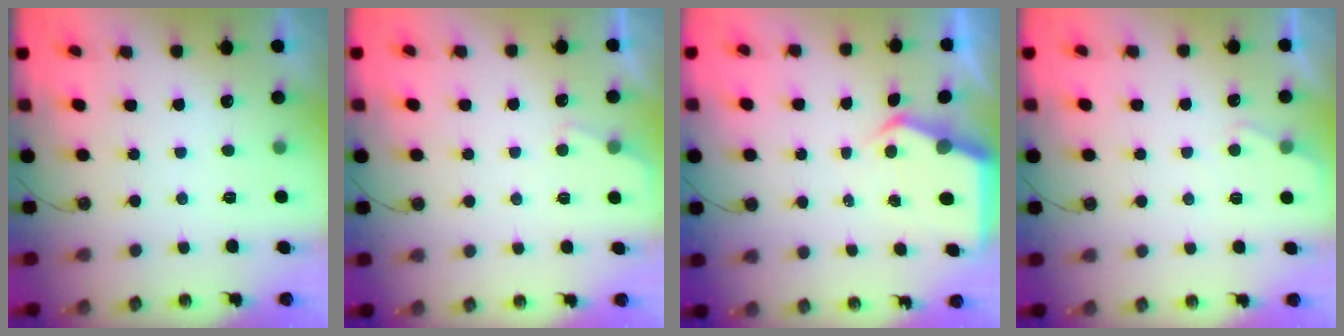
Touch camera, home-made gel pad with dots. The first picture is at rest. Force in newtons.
{"total": 3.5, "press": 3.5, "slide": 0.4}
{"total": 5.8, "press": 5.7, "slide": 0.6}
{"total": 3.9, "press": 3.9, "slide": 0.4}